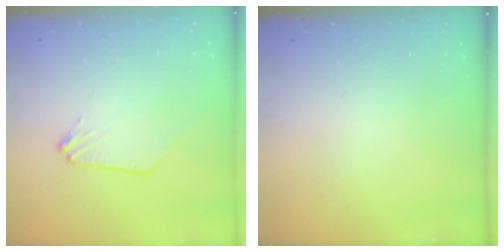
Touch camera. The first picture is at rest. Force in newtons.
{"total": 0.0}